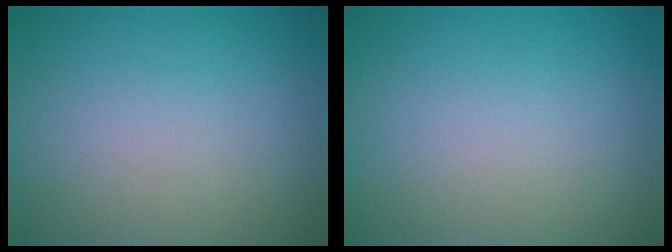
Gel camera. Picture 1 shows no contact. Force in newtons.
{"total": 0.0}